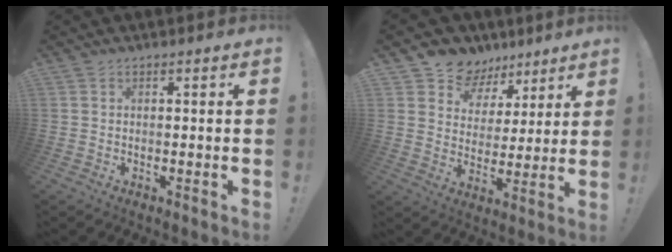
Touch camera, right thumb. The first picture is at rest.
{"total": 8.9, "force": [5.8, 6.6, 1.3], "torque": [-0.023, -0.048, 0.116]}